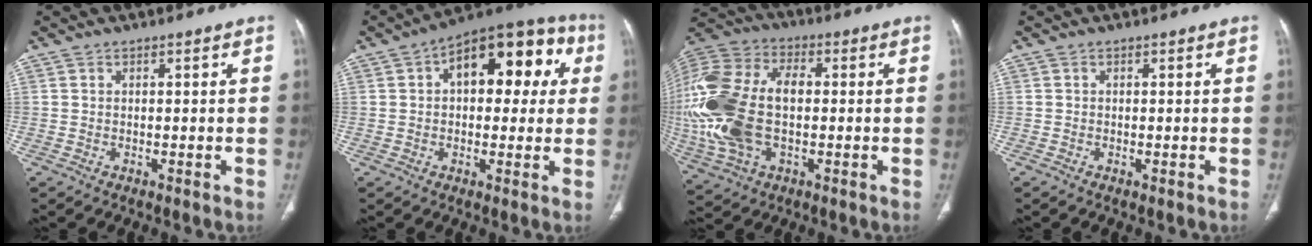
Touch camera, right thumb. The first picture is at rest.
{"total": 17.8, "force": [4.6, 9.6, 14.2], "torque": [-0.147, 0.036, 0.057]}
{"total": 26.8, "force": [-0.9, 16.3, 21.2], "torque": [-0.521, 0.012, -0.006]}
{"total": 0.0}